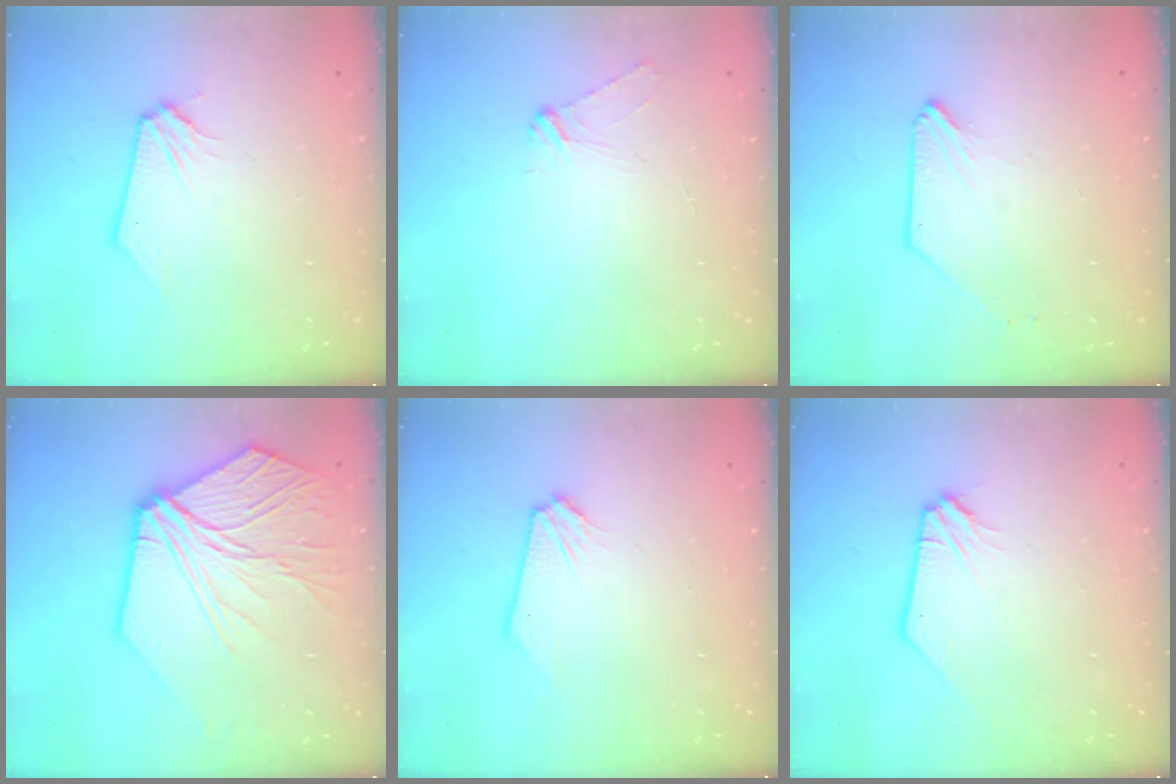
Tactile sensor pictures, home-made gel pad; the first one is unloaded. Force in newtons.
{"total": 3.3, "press": 3.3, "slide": 0.4}
{"total": 0.0}
{"total": 14.2, "press": 14.1, "slide": 2.0}
{"total": 0.0}
{"total": 1.4, "press": 1.3, "slide": 0.3}